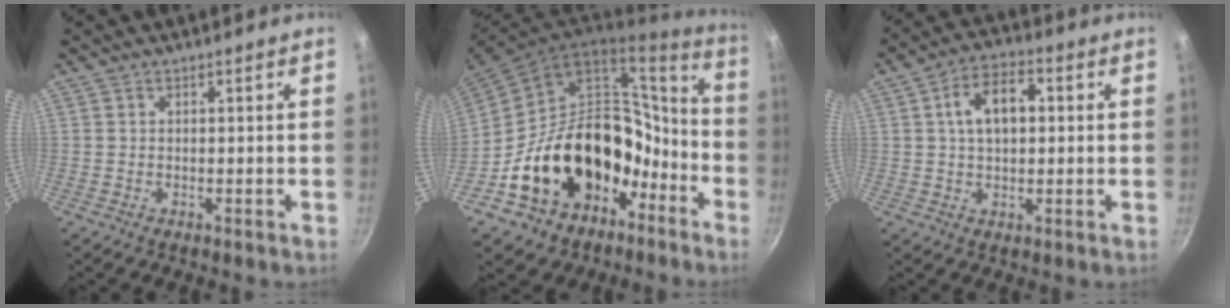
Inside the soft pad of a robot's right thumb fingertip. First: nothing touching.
{"total": 27.3, "force": [-9.9, 19.9, 15.9], "torque": [-0.227, 0.107, -0.138]}
{"total": 9.3, "force": [1.6, 5.5, 7.3], "torque": [-0.102, 0.018, 0.020]}